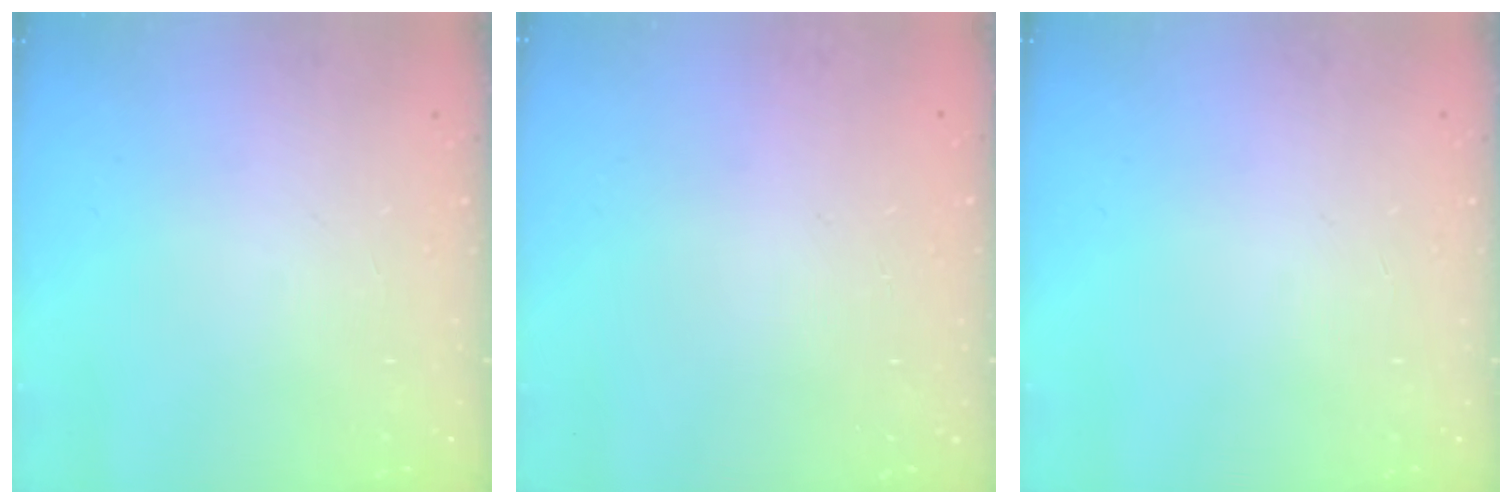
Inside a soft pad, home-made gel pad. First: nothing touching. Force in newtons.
{"total": 0.0}
{"total": 0.0}